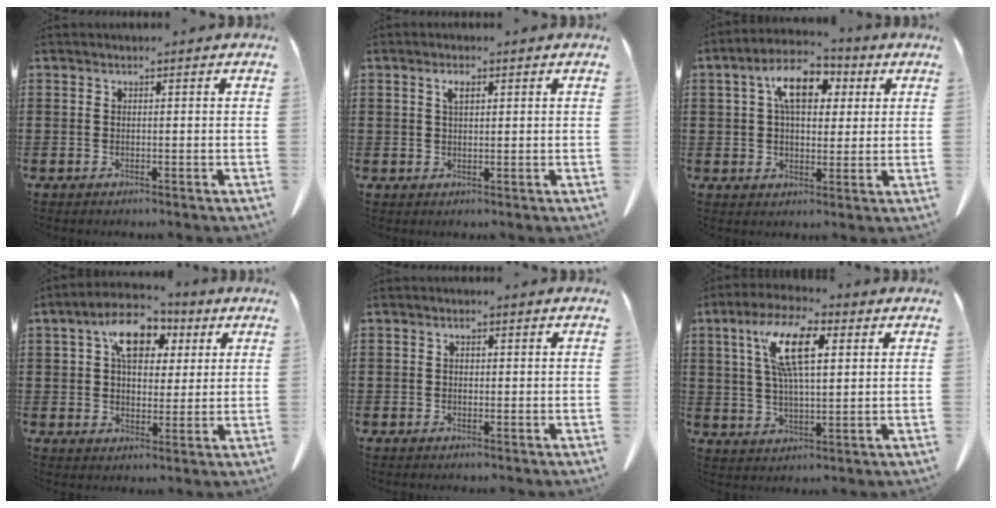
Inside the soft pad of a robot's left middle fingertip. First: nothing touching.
{"total": 2.6, "force": [1.1, 1.1, 2.1], "torque": [-0.047, 0.003, 0.020]}
{"total": 8.3, "force": [3.2, 4.9, 5.9], "torque": [-0.109, 0.006, 0.052]}
{"total": 8.5, "force": [3.9, 5.4, 5.3], "torque": [-0.101, 0.006, 0.066]}
{"total": 0.7, "force": [0.1, 0.7, 0.3], "torque": [-0.009, 0.002, 0.002]}
{"total": 11.3, "force": [4.2, 3.8, 9.8], "torque": [-0.210, 0.009, 0.069]}